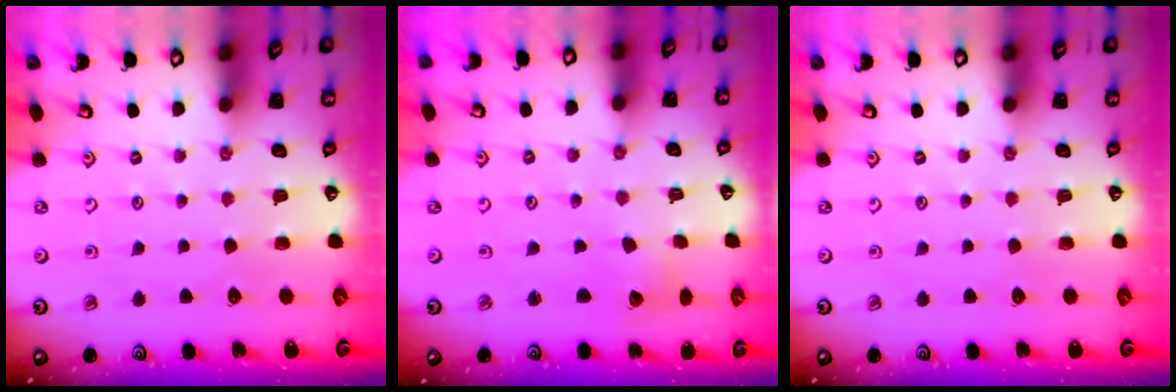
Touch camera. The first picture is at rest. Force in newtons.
{"total": 2.2, "press": 2.2, "slide": 0.3}
{"total": 0.0}